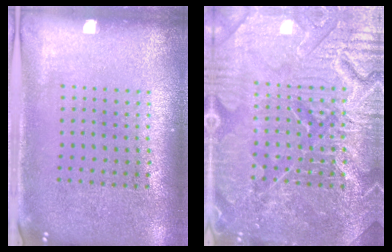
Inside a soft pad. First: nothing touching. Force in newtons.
{"total": 7.9, "press": 7.8, "slide": 0.9}